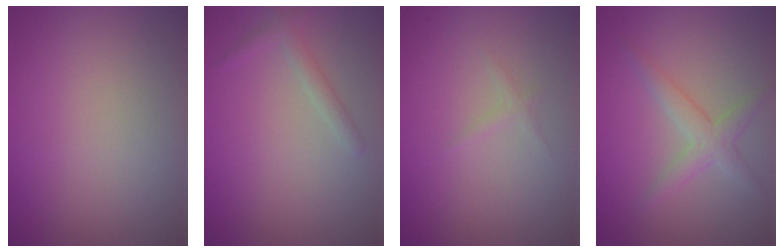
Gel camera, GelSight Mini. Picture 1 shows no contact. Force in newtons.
{"total": 1.3, "press": 1.3, "slide": 0.1}
{"total": 0.7, "press": 0.7, "slide": 0.1}
{"total": 2.5, "press": 2.5, "slide": 0.1}